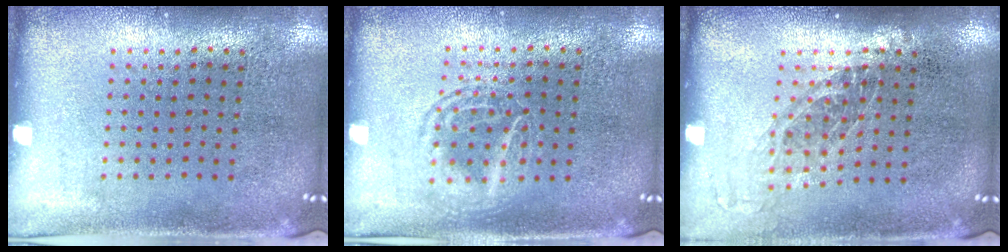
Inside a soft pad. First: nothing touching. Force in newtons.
{"total": 1.2, "press": 1.2, "slide": 0.1}
{"total": 1.1, "press": 1.0, "slide": 0.6}